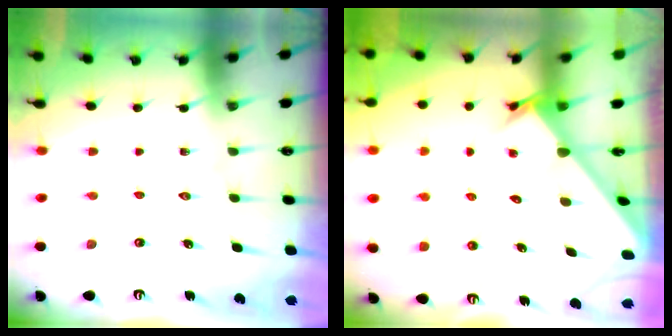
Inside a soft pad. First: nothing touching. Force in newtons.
{"total": 2.7, "press": 2.7, "slide": 0.2}